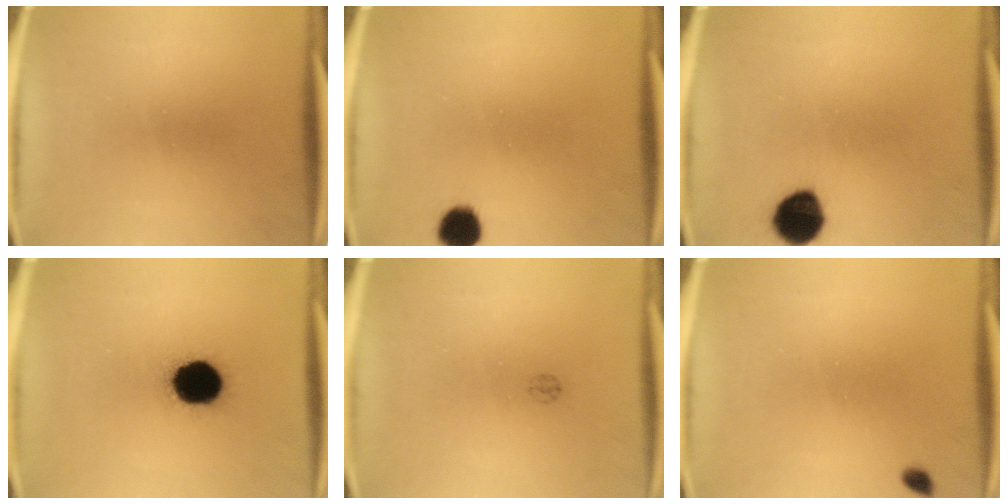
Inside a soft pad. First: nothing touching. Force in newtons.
{"total": 5.5}
{"total": 9.7}
{"total": 15.4}
{"total": 1.0}
{"total": 1.1}